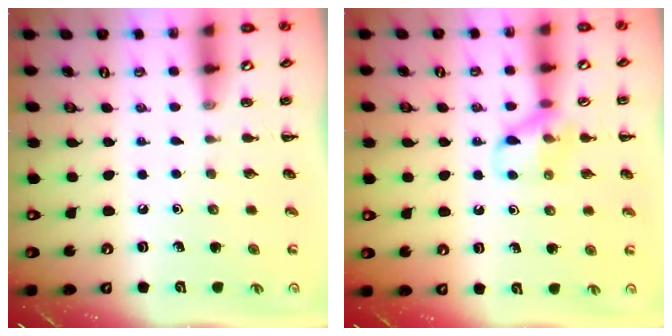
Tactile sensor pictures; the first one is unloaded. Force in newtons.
{"total": 10.1, "press": 10.1, "slide": 0.8}